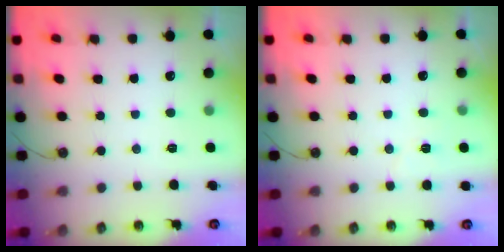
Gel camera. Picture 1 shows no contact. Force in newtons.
{"total": 3.5, "press": 3.4, "slide": 0.7}